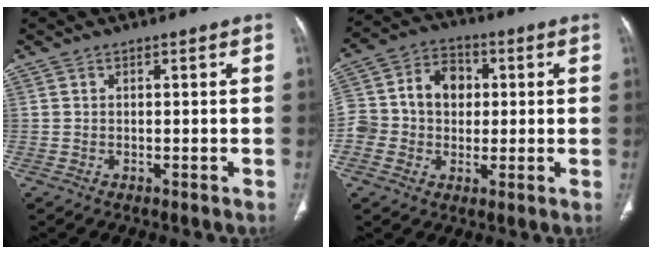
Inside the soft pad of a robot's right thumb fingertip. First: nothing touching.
{"total": 12.2, "force": [0.7, 10.2, 6.6], "torque": [-0.088, 0.031, 0.005]}